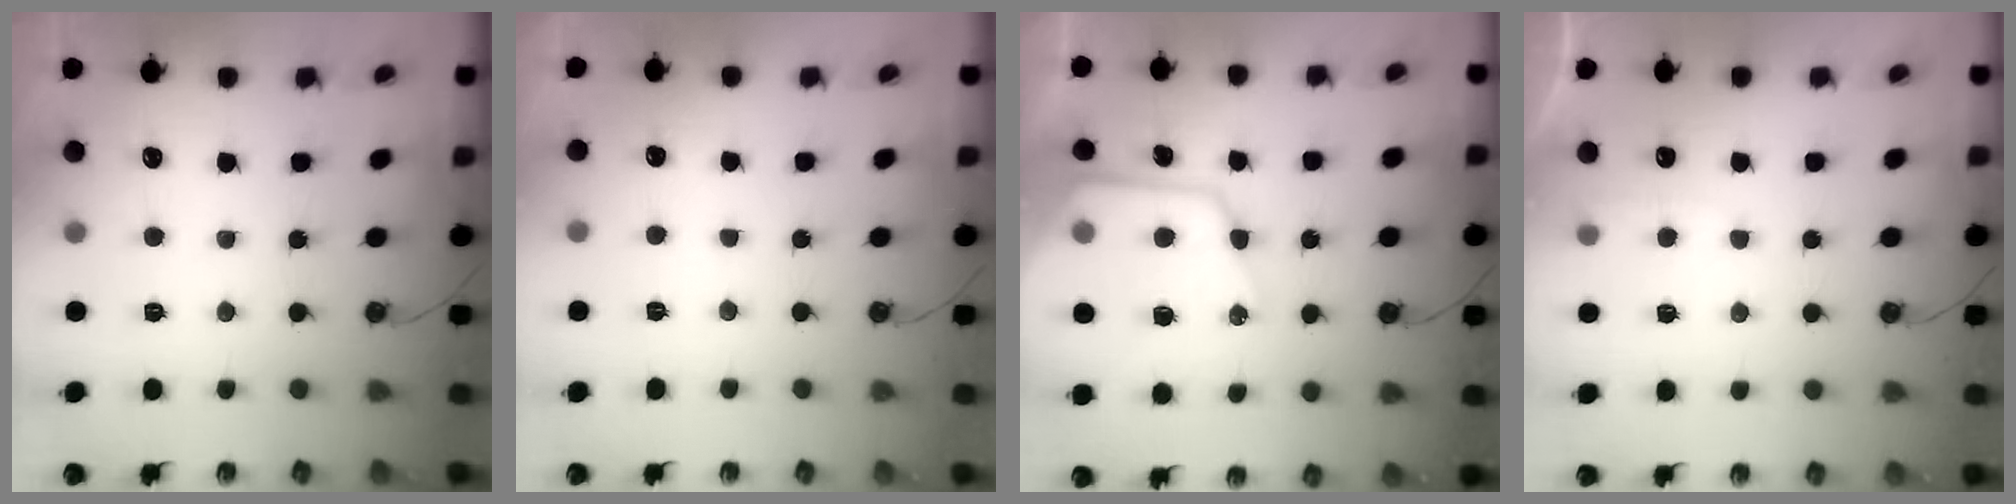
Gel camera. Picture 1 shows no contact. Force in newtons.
{"total": 1.9, "press": 1.9, "slide": 0.4}
{"total": 15.6, "press": 15.6, "slide": 0.9}
{"total": 3.6, "press": 3.5, "slide": 0.4}